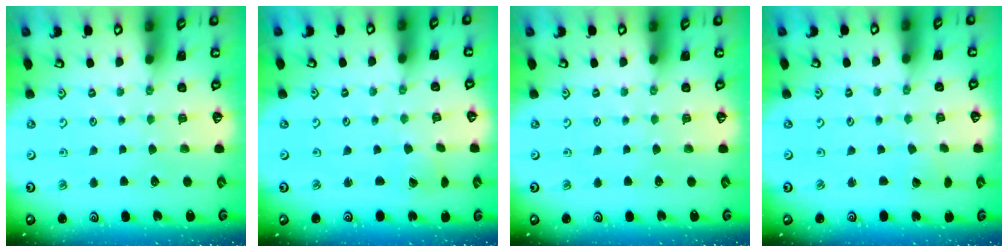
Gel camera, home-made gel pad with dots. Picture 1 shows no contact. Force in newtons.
{"total": 0.6, "press": 0.6, "slide": 0.1}
{"total": 0.0}
{"total": 1.9, "press": 1.9, "slide": 0.1}